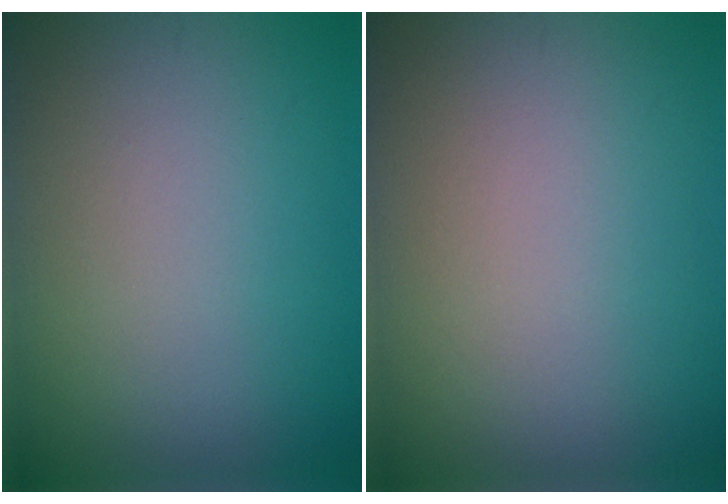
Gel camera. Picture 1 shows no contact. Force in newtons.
{"total": 0.0}